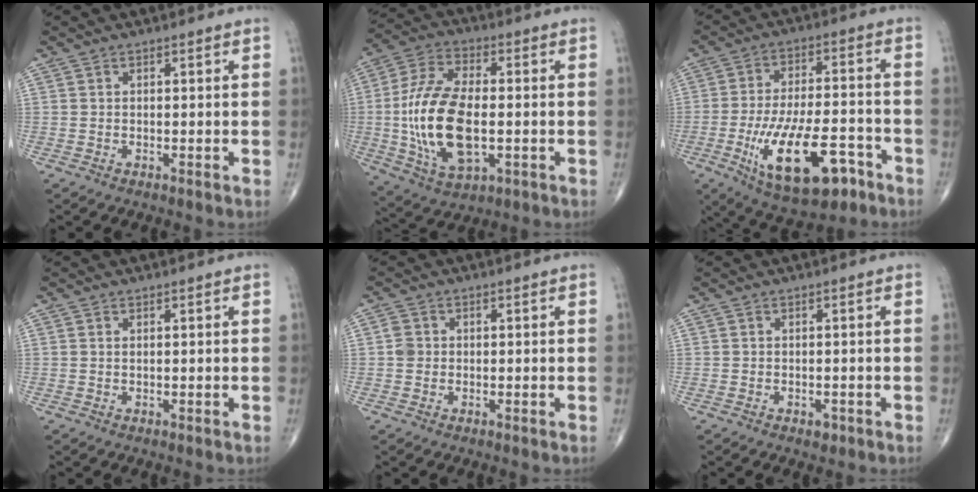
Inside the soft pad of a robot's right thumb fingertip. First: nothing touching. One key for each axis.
{"total": 18.4, "fx": -1.9, "fy": 9.1, "fz": 15.9, "tx": -0.320, "ty": 0.006, "tz": -0.028}
{"total": 18.4, "fx": -7.8, "fy": 7.7, "fz": 14.7, "tx": -0.243, "ty": 0.028, "tz": -0.114}
{"total": 0.0}
{"total": 2.1, "fx": 0.0, "fy": 1.9, "fz": 0.8, "tx": -0.006, "ty": 0.005, "tz": -0.003}
{"total": 1.1, "fx": -0.6, "fy": 0.7, "fz": 0.6, "tx": -0.008, "ty": 0.004, "tz": -0.006}